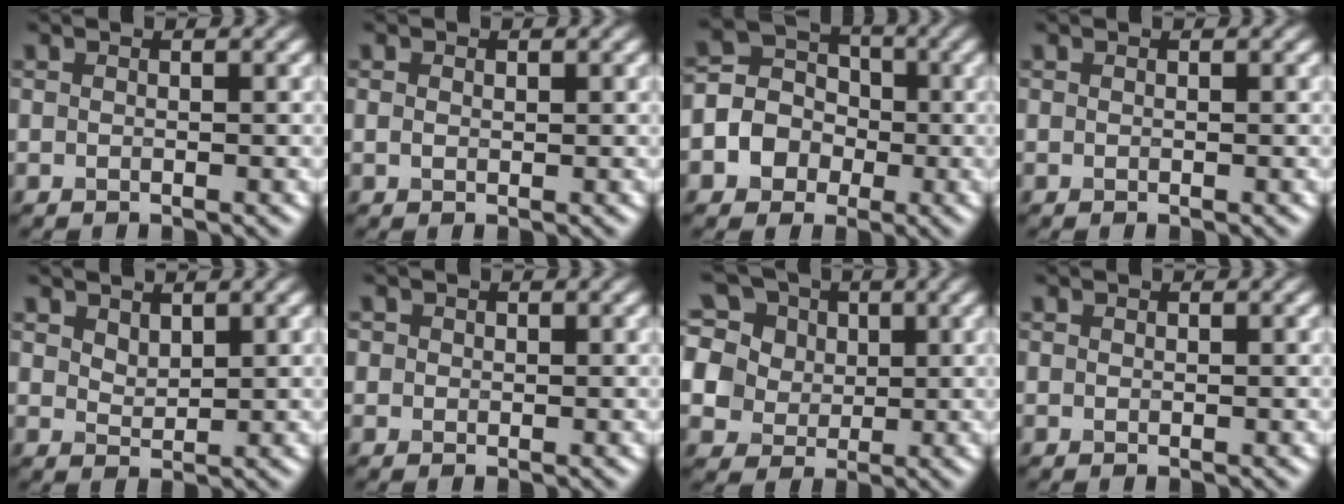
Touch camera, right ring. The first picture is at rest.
{"total": 0.7, "force": [0.2, 0.6, 0.4], "torque": [-0.009, 0.000, 0.004]}
{"total": 5.9, "force": [-1.7, 5.3, 1.9], "torque": [-0.023, 0.014, -0.055]}
{"total": 0.0}
{"total": 1.6, "force": [1.2, 0.8, 0.8], "torque": [-0.018, -0.003, 0.028]}
{"total": 0.8, "force": [0.3, 0.8, 0.1], "torque": [0.003, -0.002, 0.000]}
{"total": 15.6, "force": [6.3, 12.1, 7.7], "torque": [-0.194, 0.054, 0.090]}
{"total": 0.0}